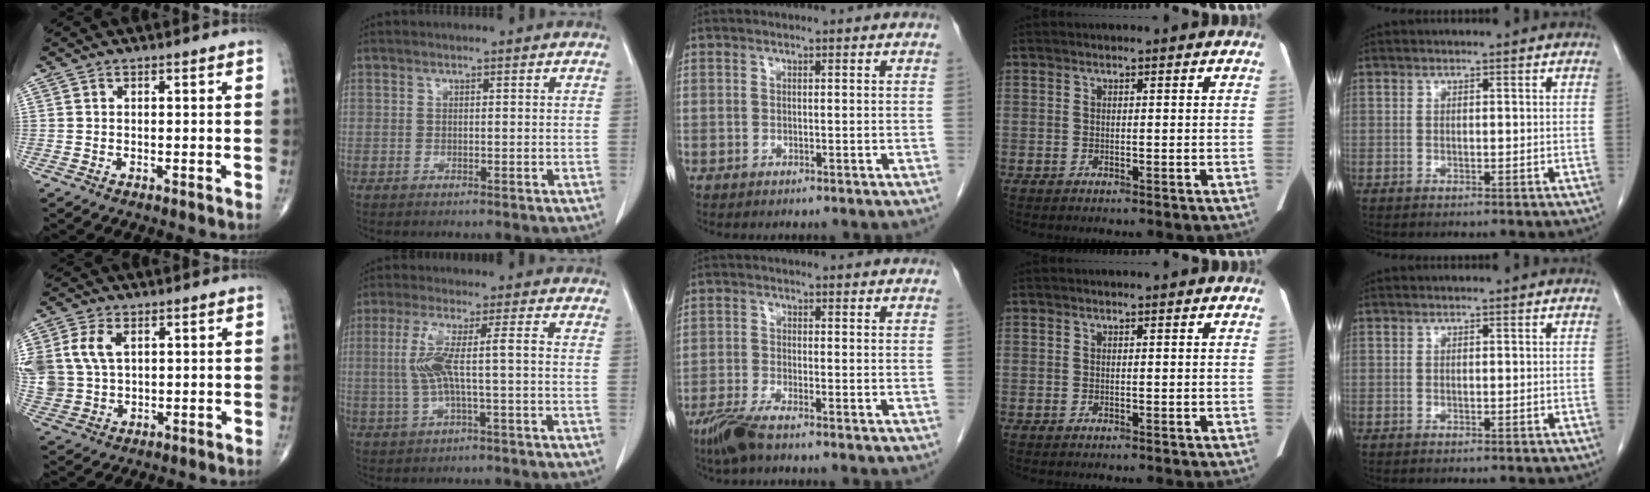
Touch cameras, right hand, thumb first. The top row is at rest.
{"thumb": {"total": 11.3, "force": [2.9, 7.9, 7.6], "torque": [-0.182, 0.001, 0.066]}, "index": {"total": 7.2, "force": [-0.3, 0.5, 7.1], "torque": [-0.148, 0.019, -0.002]}, "middle": {"total": 4.5, "force": [-3.3, 0.4, 3.0], "torque": [-0.068, -0.012, -0.067]}}